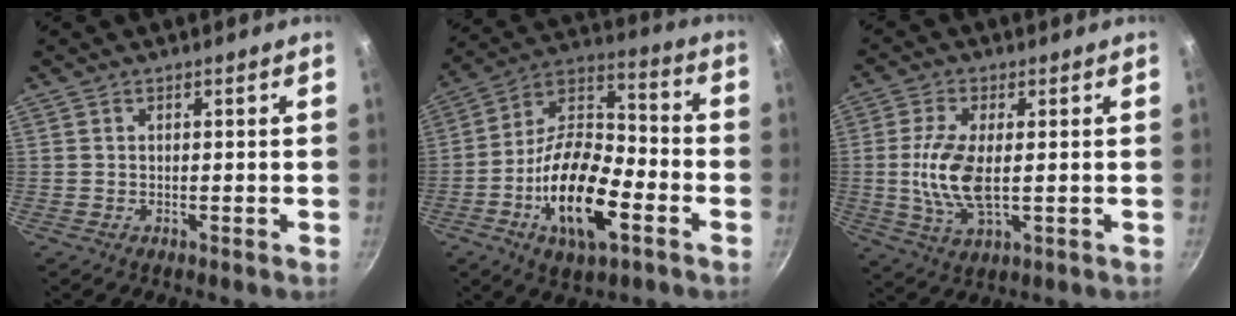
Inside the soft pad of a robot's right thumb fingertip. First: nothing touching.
{"total": 21.0, "force": [-7.7, 9.9, 16.8], "torque": [-0.285, 0.044, -0.152]}
{"total": 9.6, "force": [0.0, 4.1, 8.7], "torque": [-0.184, -0.006, -0.001]}